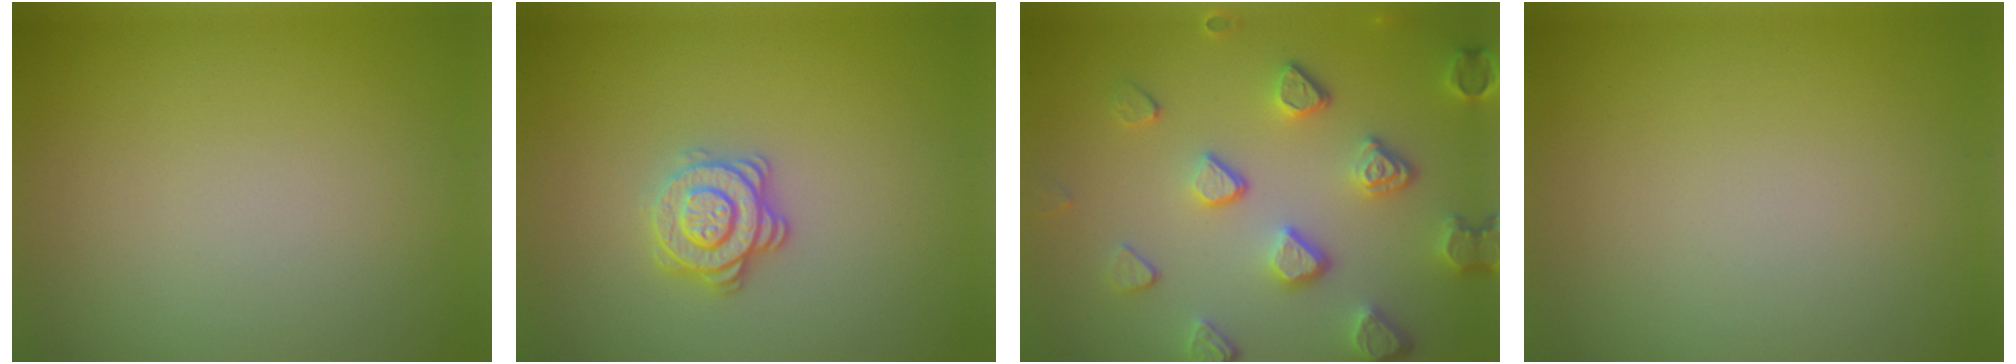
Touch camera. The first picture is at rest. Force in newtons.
{"total": 2.8, "press": 2.6, "slide": 1.1}
{"total": 5.0, "press": 4.0, "slide": 2.9}
{"total": 0.0}